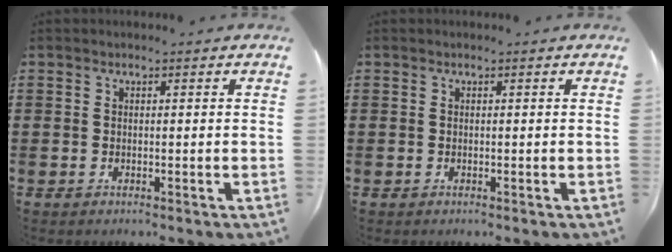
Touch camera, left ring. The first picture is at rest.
{"total": 0.0}